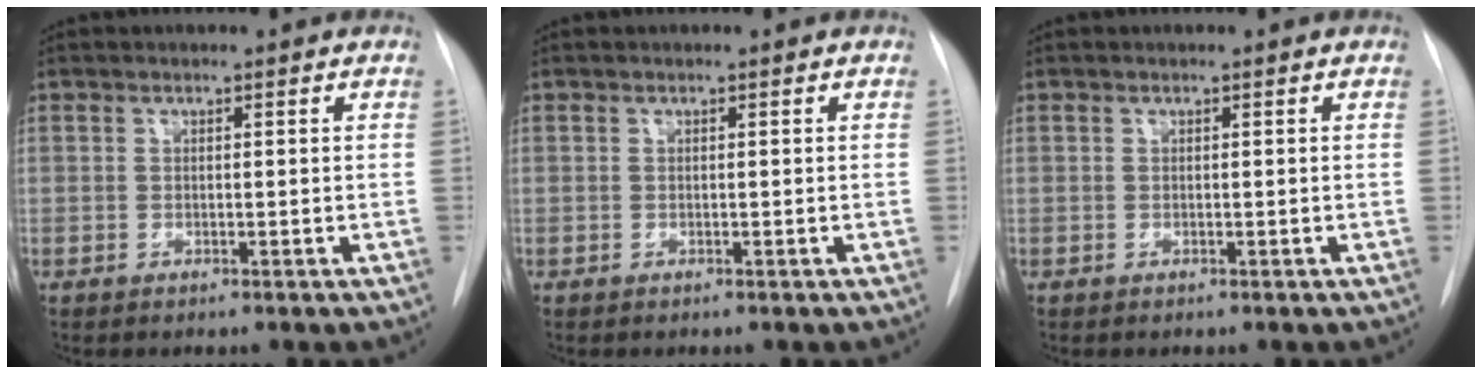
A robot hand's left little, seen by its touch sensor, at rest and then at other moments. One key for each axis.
{"total": 0.0}
{"total": 0.0}